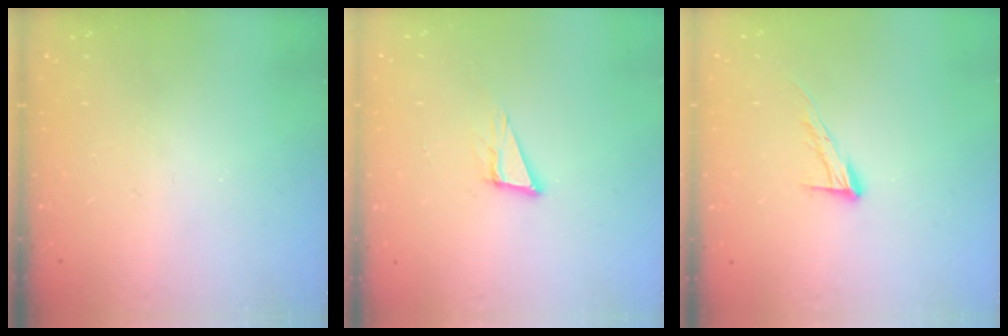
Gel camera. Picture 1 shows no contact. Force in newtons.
{"total": 7.7, "press": 7.0, "slide": 3.2}
{"total": 9.1, "press": 9.1, "slide": 0.6}